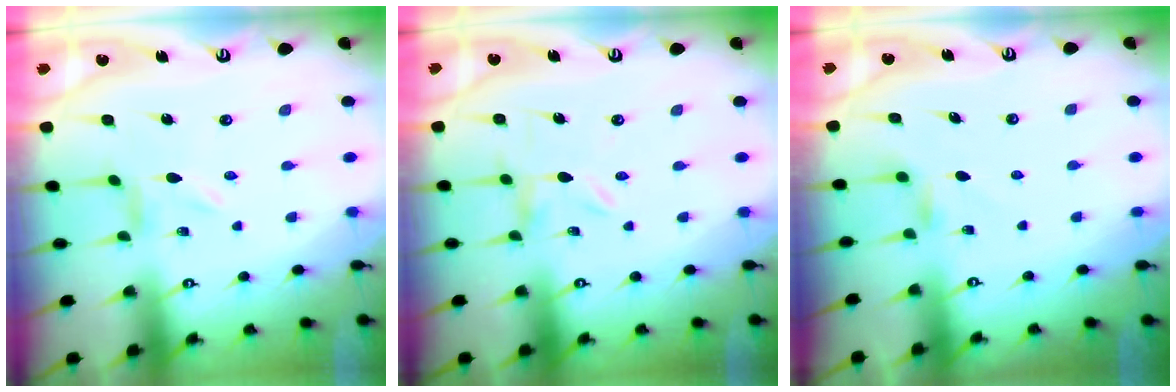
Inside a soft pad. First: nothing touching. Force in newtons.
{"total": 0.0}
{"total": 4.5, "press": 4.4, "slide": 0.6}